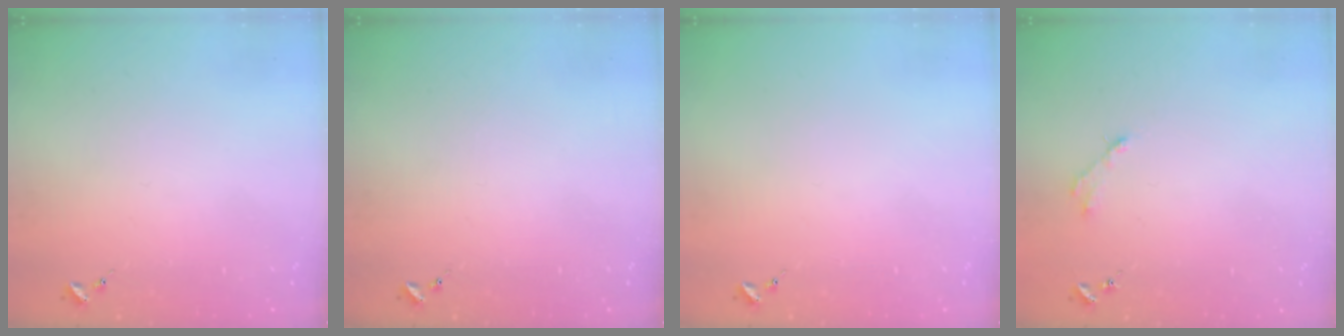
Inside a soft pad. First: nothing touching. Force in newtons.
{"total": 0.0}
{"total": 0.0}
{"total": 2.8, "press": 2.8, "slide": 0.4}